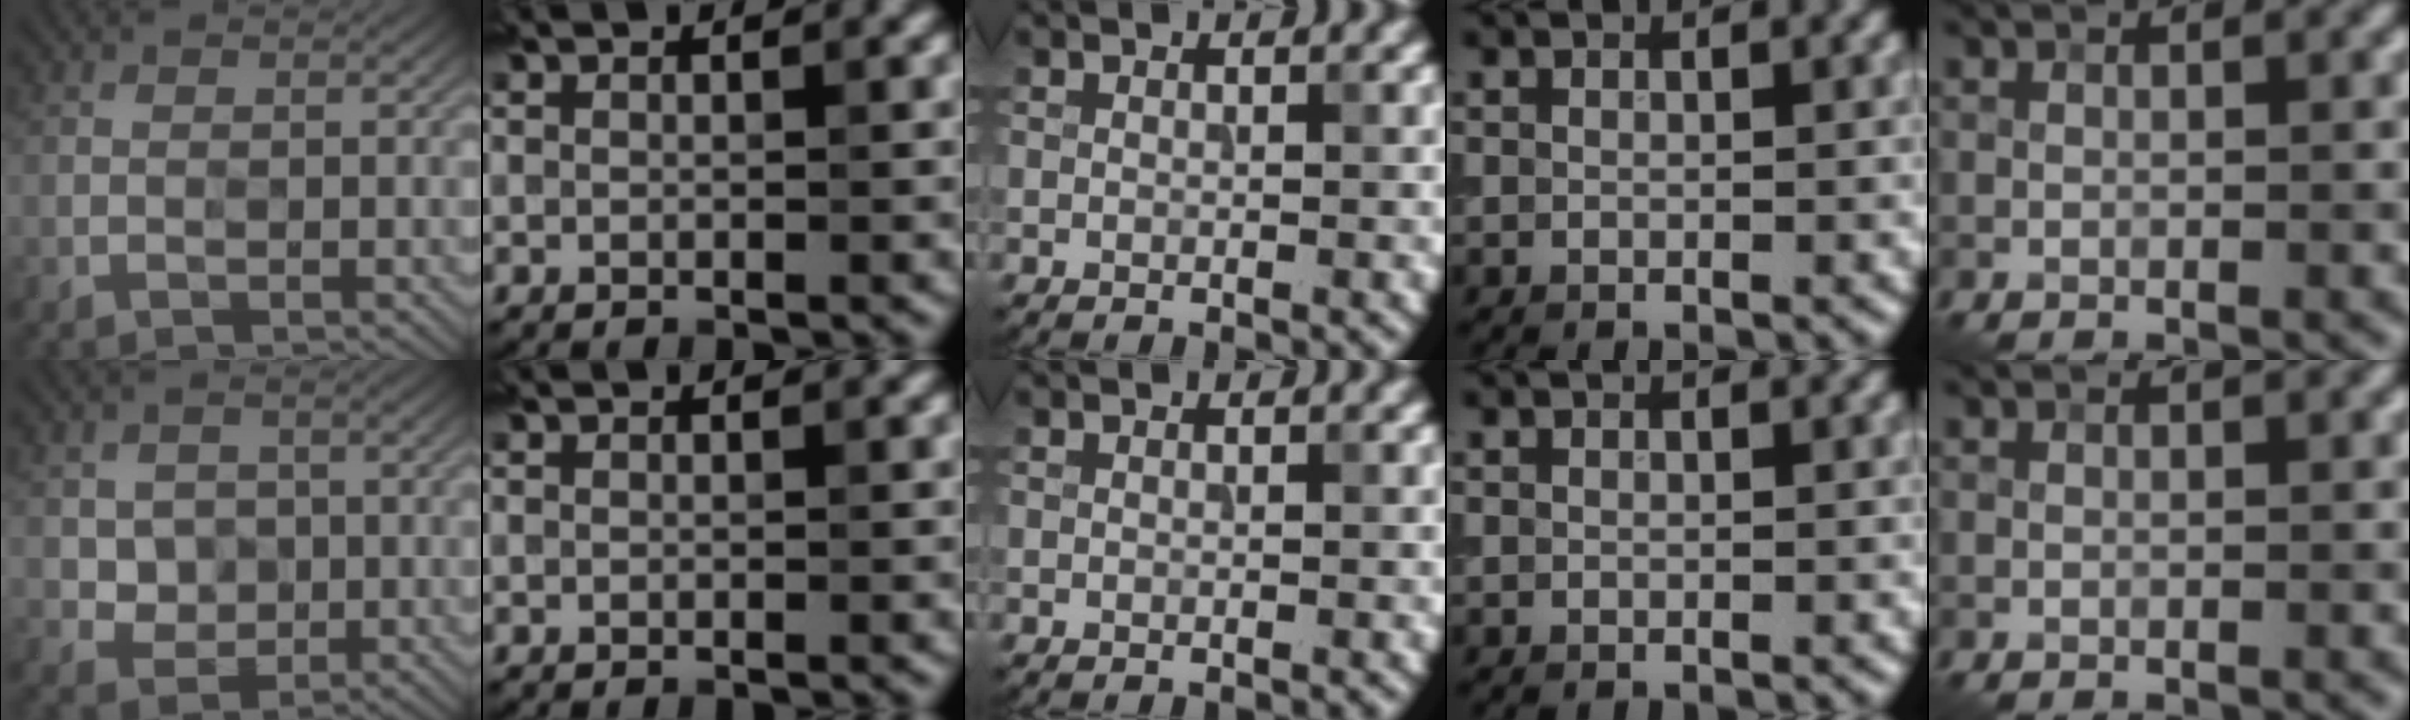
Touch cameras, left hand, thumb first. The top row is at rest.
{"thumb": {"total": 3.1, "force": [1.2, 2.8, -0.5], "torque": [-0.006, -0.004, 0.017]}}